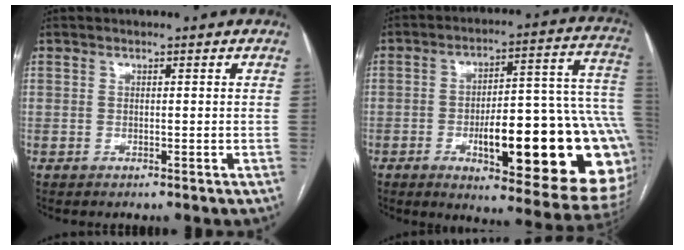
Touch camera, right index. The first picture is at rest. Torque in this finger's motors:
{"motor_torque": [1.44, -0.69, 0.68, 0.21]}